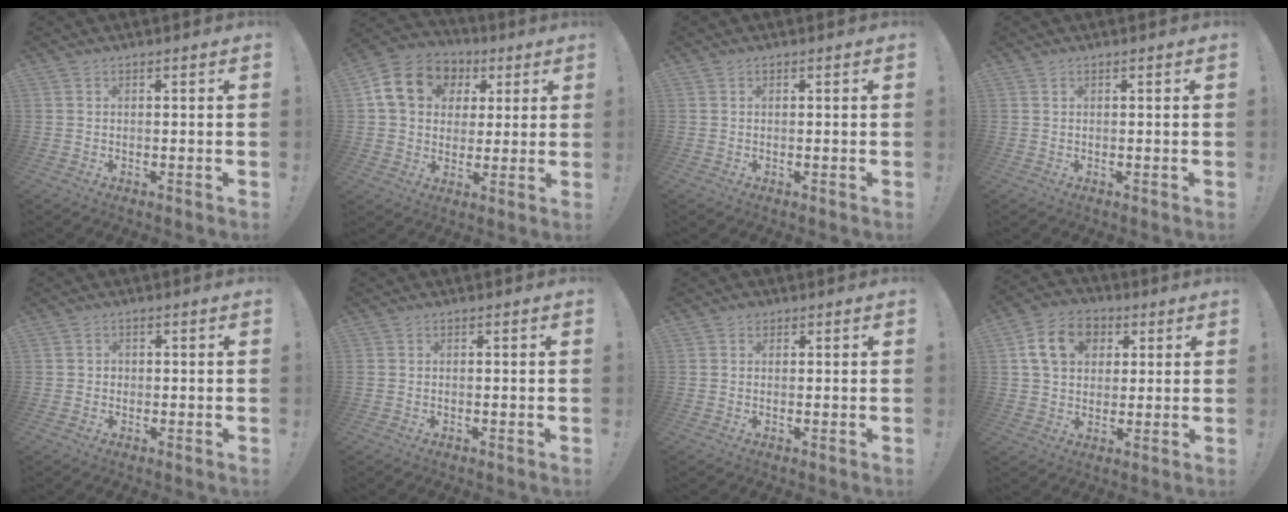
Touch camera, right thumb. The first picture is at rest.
{"total": 15.0, "force": [5.3, 11.9, 7.4], "torque": [-0.108, -0.009, 0.108]}
{"total": 0.0}
{"total": 0.6, "force": [0.1, -0.4, 0.5], "torque": [-0.006, -0.003, 0.000]}
{"total": 1.7, "force": [-0.2, 1.7, 0.4], "torque": [0.000, 0.001, -0.004]}
{"total": 0.0}
{"total": 1.5, "force": [1.0, 1.1, 0.0], "torque": [0.006, 0.001, 0.017]}
{"total": 13.2, "force": [4.3, 10.2, 7.1], "torque": [-0.100, -0.005, 0.086]}